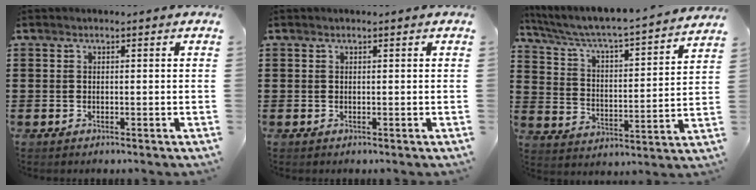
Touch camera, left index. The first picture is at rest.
{"total": 0.0}
{"total": 4.2, "force": [3.8, 0.1, 1.8], "torque": [-0.056, -0.038, 0.052]}